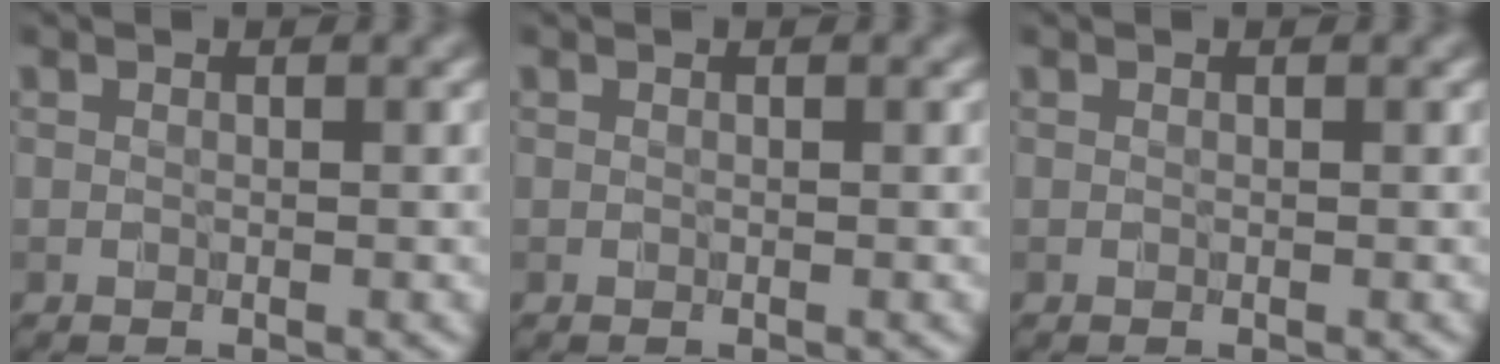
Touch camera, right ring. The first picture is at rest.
{"total": 0.0}
{"total": 0.0}